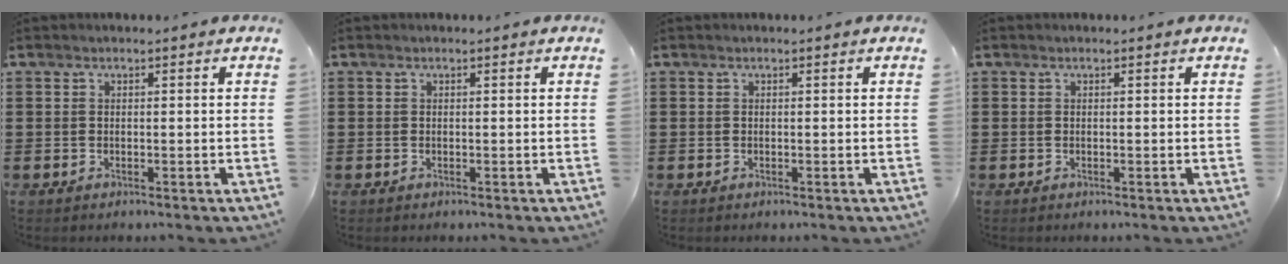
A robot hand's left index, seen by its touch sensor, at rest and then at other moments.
{"total": 0.0}
{"total": 0.0}
{"total": 0.0}